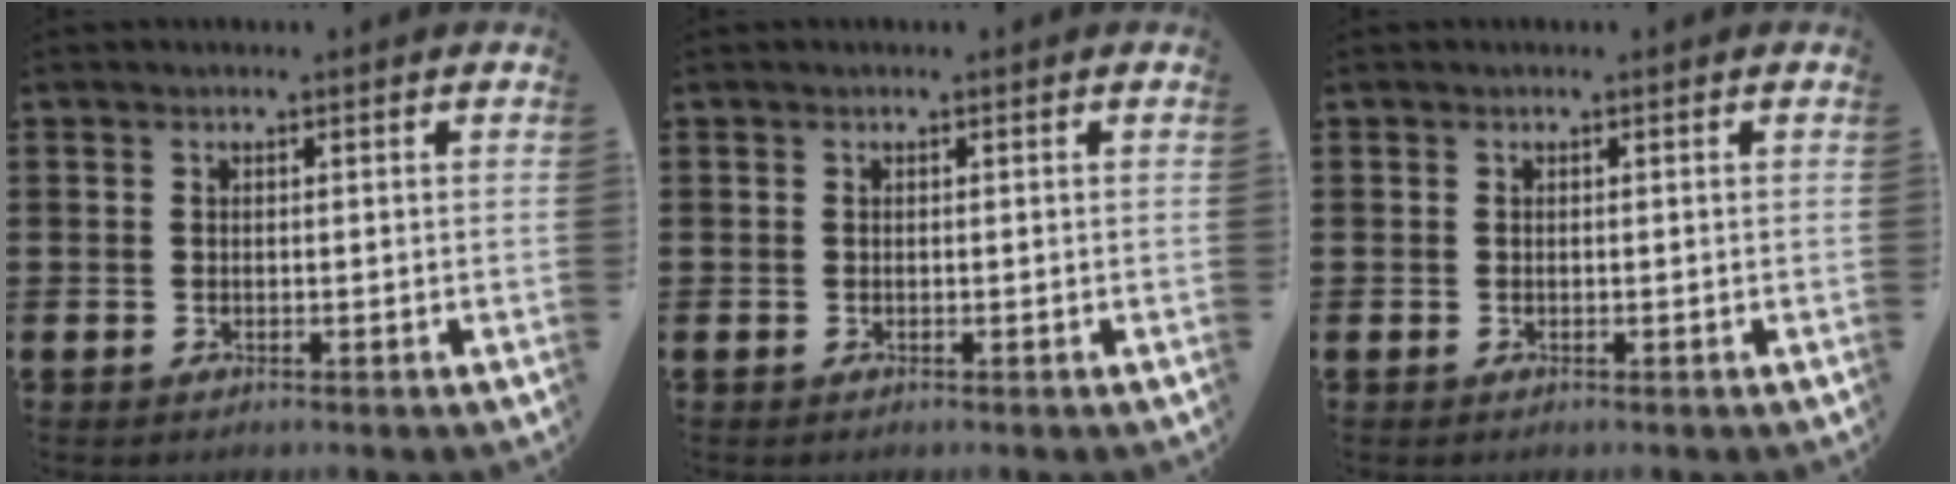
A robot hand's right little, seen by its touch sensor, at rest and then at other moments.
{"total": 0.0}
{"total": 0.0}